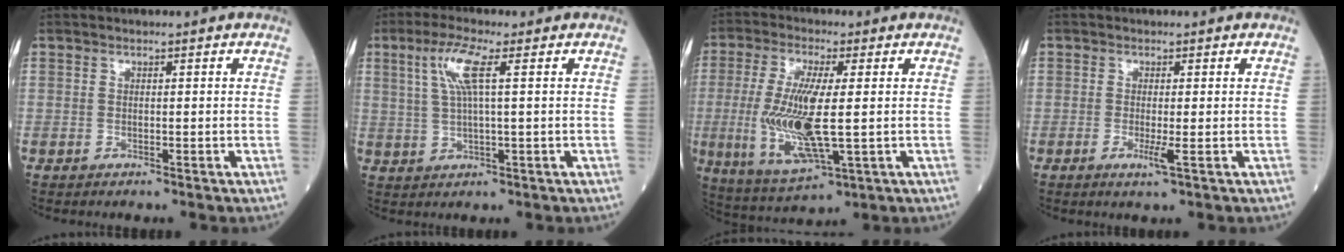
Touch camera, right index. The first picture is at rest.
{"total": 5.8, "force": [2.0, 0.1, 5.5], "torque": [-0.115, 0.009, 0.042]}
{"total": 13.0, "force": [-0.7, 2.8, 12.7], "torque": [-0.277, -0.018, -0.006]}
{"total": 2.1, "force": [-0.6, -0.2, 2.0], "torque": [-0.038, -0.006, -0.011]}